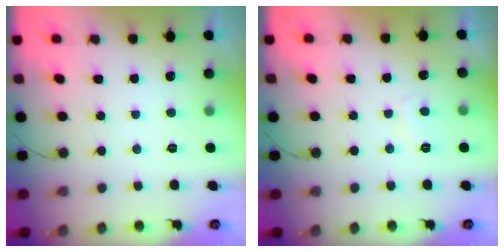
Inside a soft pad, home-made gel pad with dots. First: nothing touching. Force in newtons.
{"total": 2.6, "press": 2.5, "slide": 0.7}